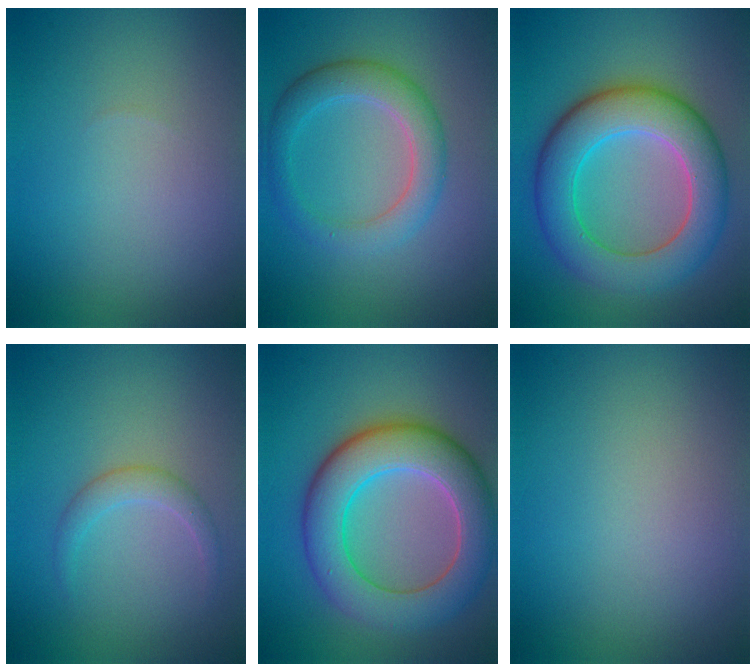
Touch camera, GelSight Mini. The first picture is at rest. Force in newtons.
{"total": 4.0, "press": 4.0, "slide": 0.1}
{"total": 8.6, "press": 8.5, "slide": 0.5}
{"total": 1.7, "press": 1.7, "slide": 0.1}
{"total": 8.7, "press": 8.7, "slide": 0.7}
{"total": 0.0}